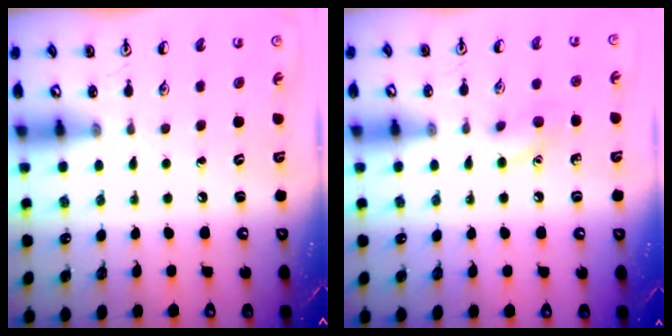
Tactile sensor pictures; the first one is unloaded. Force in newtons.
{"total": 7.9, "press": 7.6, "slide": 1.9}